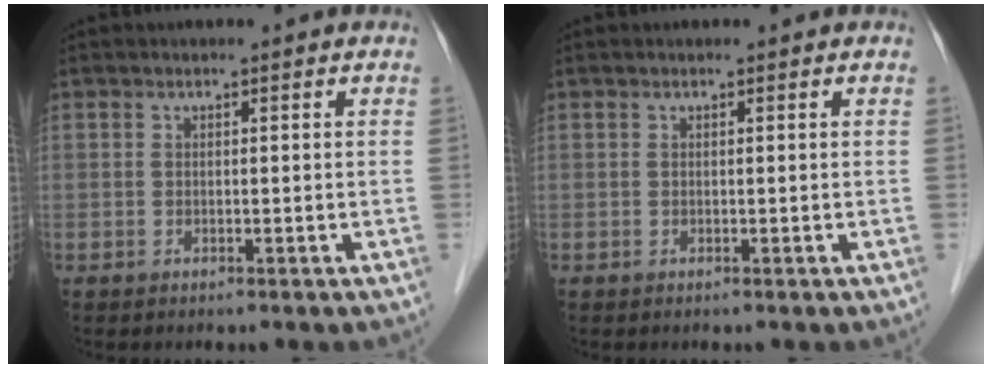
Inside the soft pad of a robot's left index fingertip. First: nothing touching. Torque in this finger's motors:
{"motor_torque": [0.03, 0.01, 0.00, 0.00]}